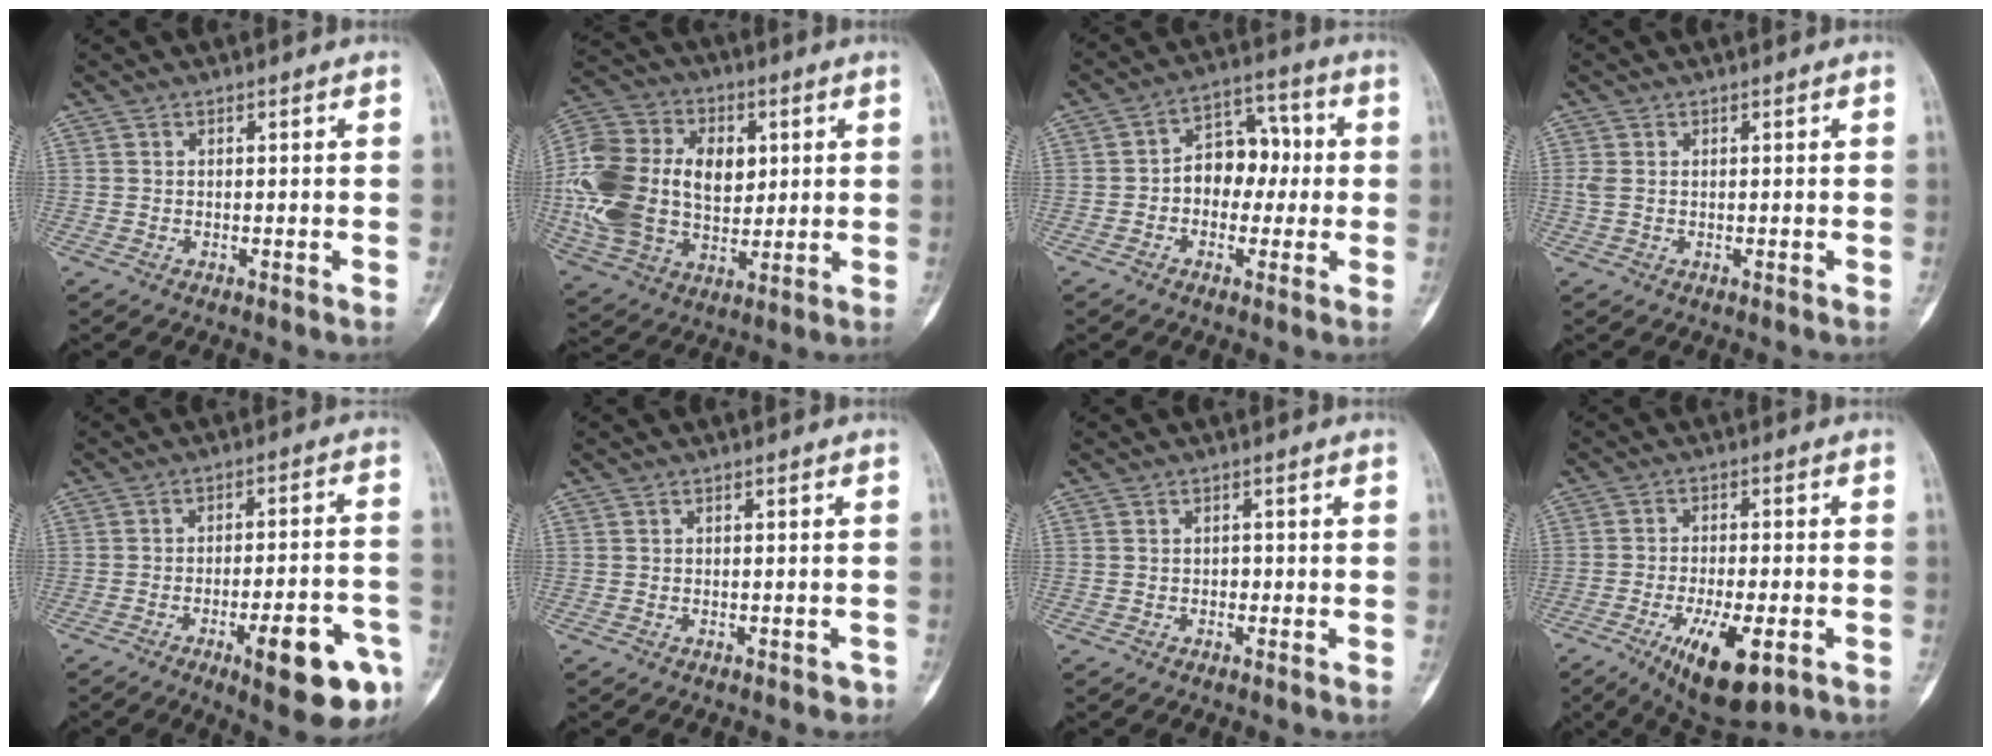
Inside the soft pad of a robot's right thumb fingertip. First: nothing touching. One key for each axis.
{"total": 24.3, "fx": 2.1, "fy": 16.4, "fz": 17.8, "tx": -0.358, "ty": 0.004, "tz": 0.046}
{"total": 9.6, "fx": -0.3, "fy": 6.9, "fz": 6.7, "tx": -0.057, "ty": 0.037, "tz": -0.016}
{"total": 1.6, "fx": 0.3, "fy": 1.0, "fz": 1.2, "tx": -0.039, "ty": 0.006, "tz": 0.009}
{"total": 14.6, "fx": -6.8, "fy": 3.7, "fz": 12.4, "tx": -0.150, "ty": 0.029, "tz": -0.084}
{"total": 1.2, "fx": -0.9, "fy": 0.7, "fz": 0.4, "tx": -0.002, "ty": 0.009, "tz": -0.009}
{"total": 1.0, "fx": -0.2, "fy": 0.8, "fz": 0.6, "tx": -0.006, "ty": 0.003, "tz": -0.004}
{"total": 12.4, "fx": -5.4, "fy": 4.4, "fz": 10.3, "tx": -0.169, "ty": 0.003, "tz": -0.077}